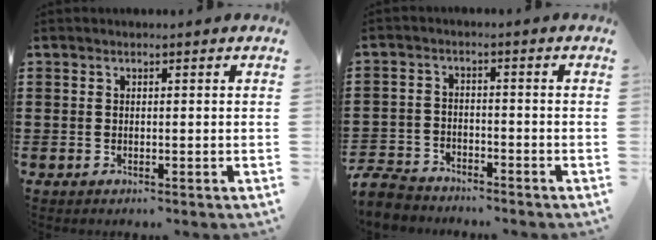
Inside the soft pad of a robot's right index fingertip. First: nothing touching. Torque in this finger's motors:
{"motor_torque": [-1.13, 1.01, -1.05, -0.21]}